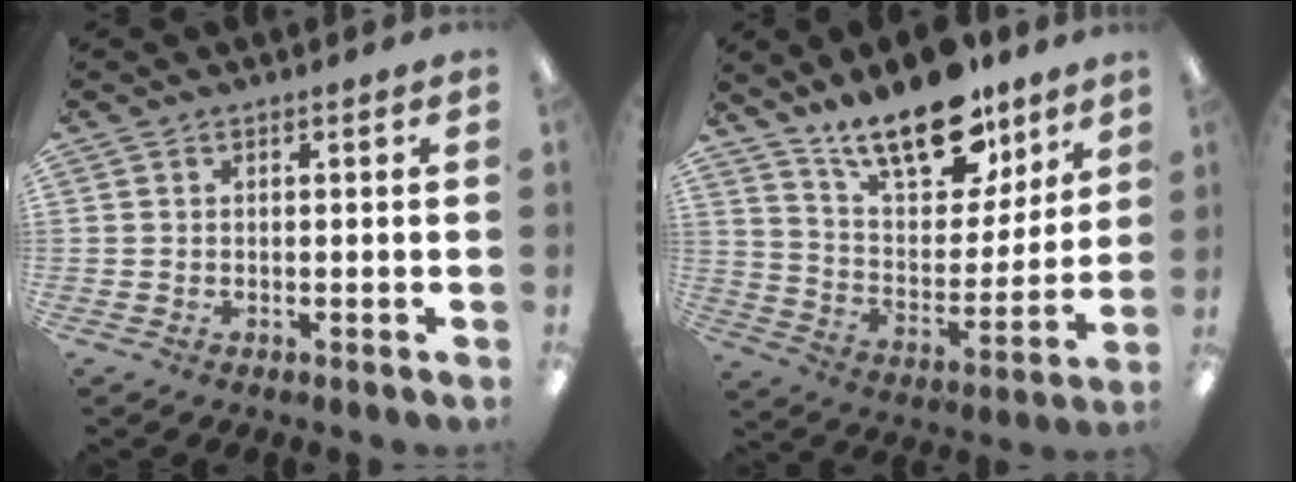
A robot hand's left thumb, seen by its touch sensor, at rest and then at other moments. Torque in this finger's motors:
{"motor_torque": [1.36, 1.79, 1.49, -1.28, 0.22]}